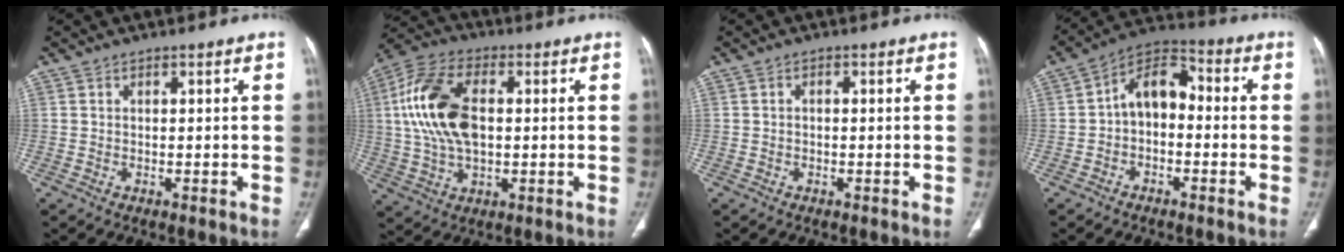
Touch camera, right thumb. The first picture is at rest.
{"total": 16.3, "force": [1.9, 9.3, 13.3], "torque": [-0.273, 0.014, 0.034]}
{"total": 0.6, "force": [-0.1, 0.4, 0.4], "torque": [-0.007, 0.001, -0.006]}
{"total": 9.2, "force": [-0.8, 6.2, 6.8], "torque": [-0.087, 0.040, -0.032]}